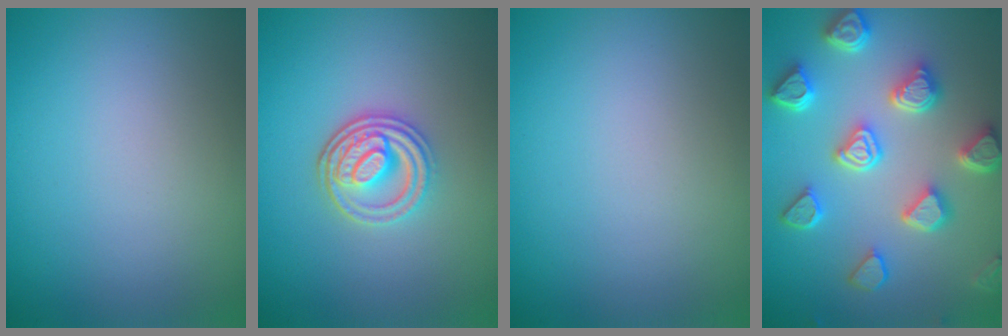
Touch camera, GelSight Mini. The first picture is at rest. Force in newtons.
{"total": 3.6, "press": 3.1, "slide": 1.9}
{"total": 0.0}
{"total": 6.9, "press": 5.5, "slide": 4.1}